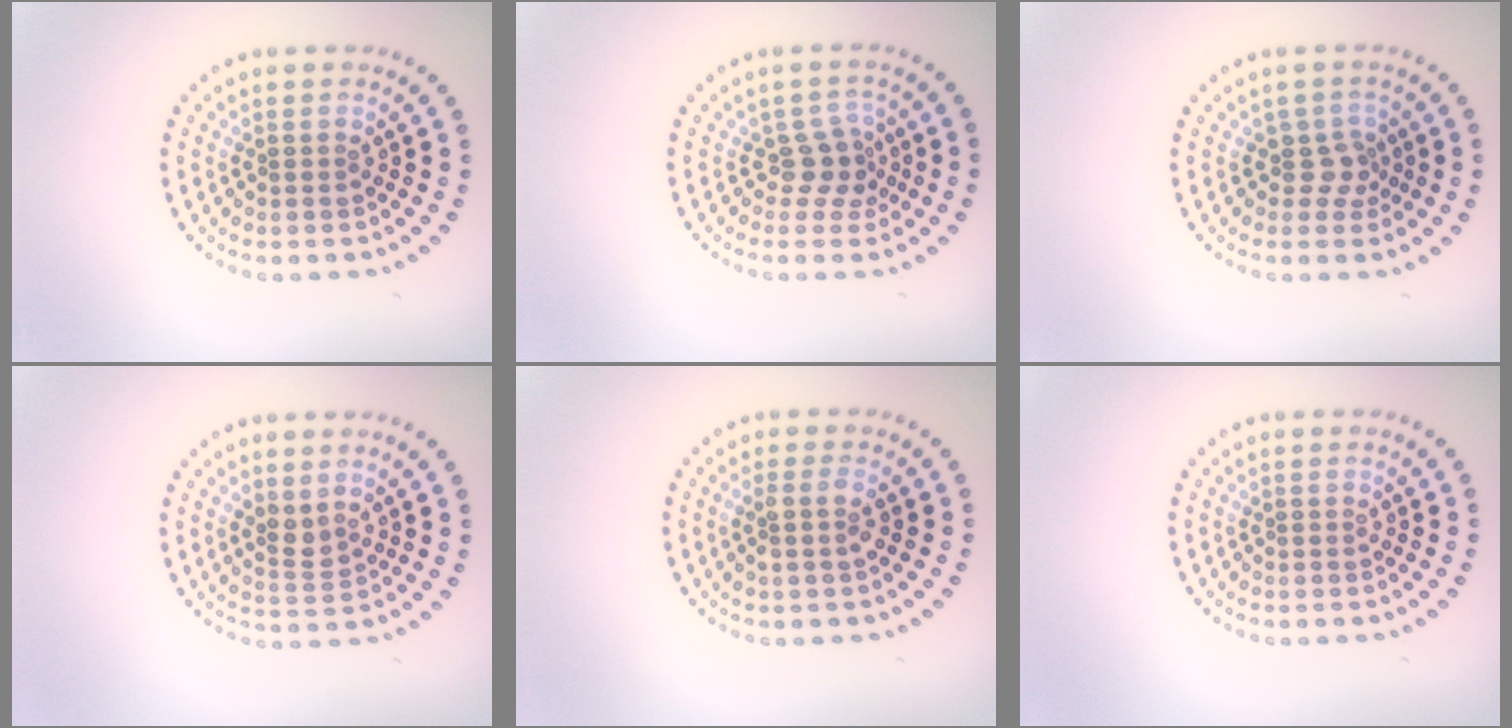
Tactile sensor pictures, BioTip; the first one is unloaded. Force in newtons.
{"total": 2.3, "press": 1.9, "slide": 1.3}
{"total": 1.9, "press": 1.3, "slide": 1.3}
{"total": 1.7, "press": 1.4, "slide": 1.0}
{"total": 1.7, "press": 1.6, "slide": 0.7}
{"total": 0.0}